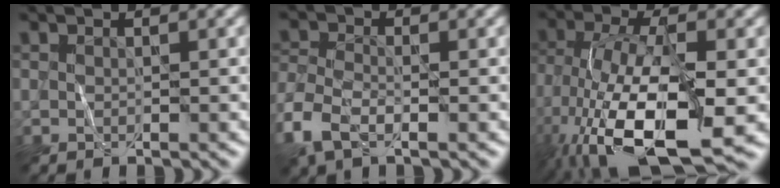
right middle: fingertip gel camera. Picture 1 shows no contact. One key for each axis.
{"total": 4.8, "fx": -2.3, "fy": 2.7, "fz": 3.2, "tx": -0.083, "ty": -0.007, "tz": -0.060}
{"total": 15.4, "fx": -6.2, "fy": 6.0, "fz": 12.8, "tx": -0.253, "ty": -0.022, "tz": -0.110}